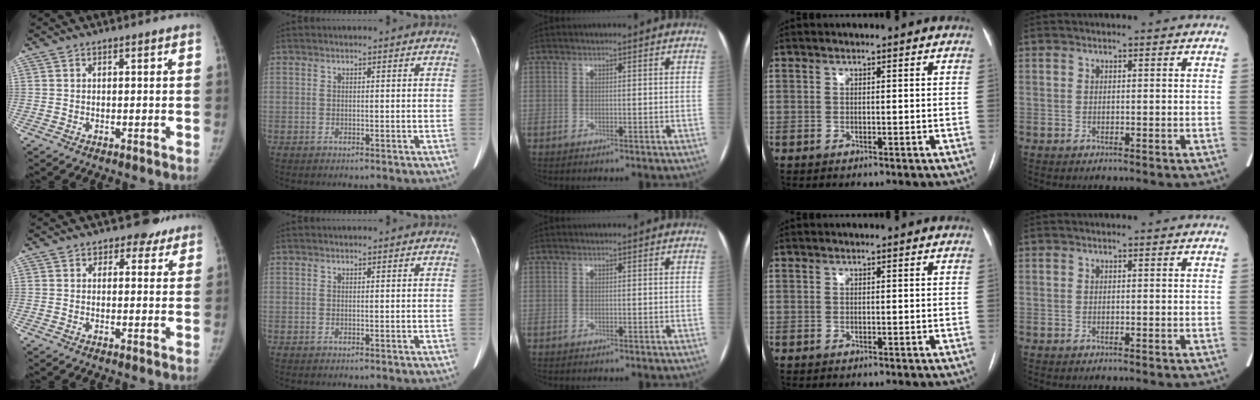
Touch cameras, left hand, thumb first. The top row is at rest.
{"thumb": {"total": 3.7, "force": [2.7, 2.5, 0.4], "torque": [0.024, -0.012, 0.030]}, "index": {"total": 0.7, "force": [0.6, 0.1, 0.2], "torque": [-0.008, 0.002, 0.009]}}